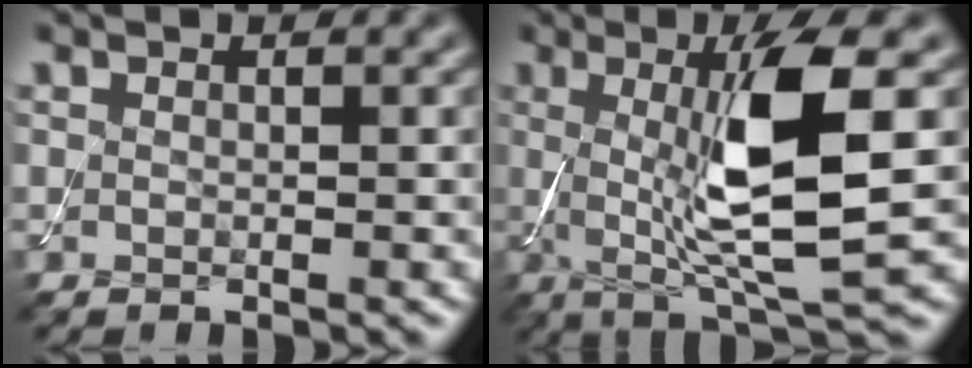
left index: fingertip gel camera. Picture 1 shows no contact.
{"total": 9.4, "force": [0.5, 1.8, 9.3], "torque": [-0.151, -0.008, 0.018]}